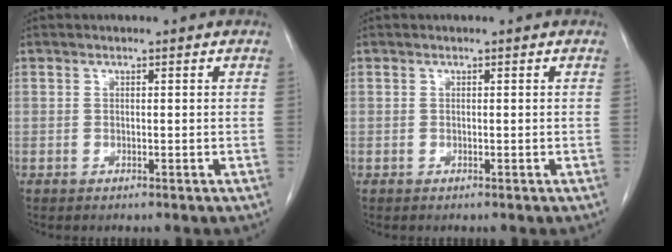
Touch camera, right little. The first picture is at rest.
{"total": 0.0}